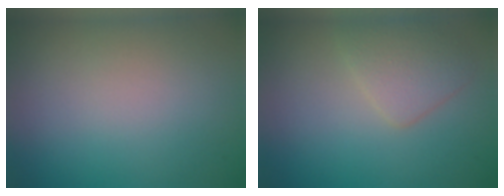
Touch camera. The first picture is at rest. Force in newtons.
{"total": 2.4, "press": 2.4, "slide": 0.0}